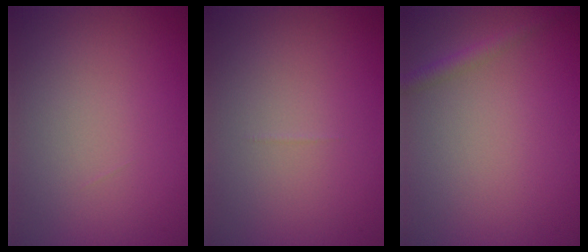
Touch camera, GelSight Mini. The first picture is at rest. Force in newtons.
{"total": 0.0}
{"total": 1.3, "press": 1.3, "slide": 0.1}